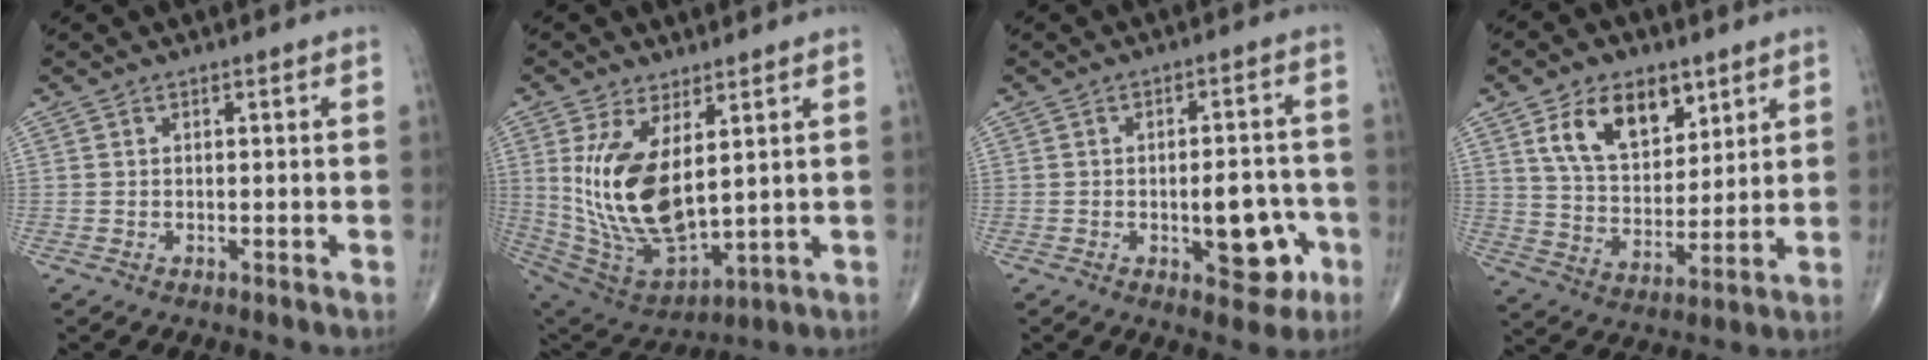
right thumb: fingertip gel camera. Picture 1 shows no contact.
{"total": 17.1, "force": [3.5, 8.3, 14.6], "torque": [-0.283, -0.028, 0.092]}
{"total": 9.6, "force": [-3.0, 4.6, 7.9], "torque": [-0.077, 0.021, -0.031]}
{"total": 13.7, "force": [7.0, 8.1, 8.6], "torque": [-0.115, -0.036, 0.134]}